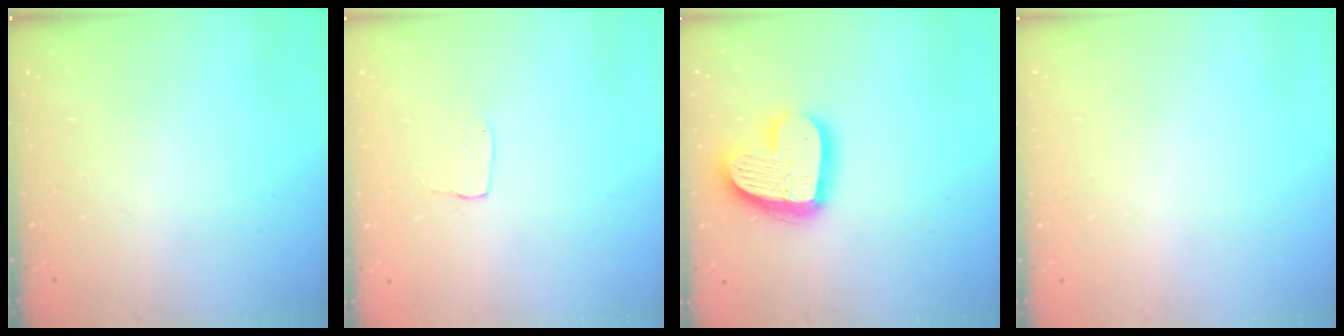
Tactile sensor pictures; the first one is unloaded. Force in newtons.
{"total": 3.5, "press": 3.5, "slide": 0.1}
{"total": 18.7, "press": 18.7, "slide": 1.5}
{"total": 0.0}